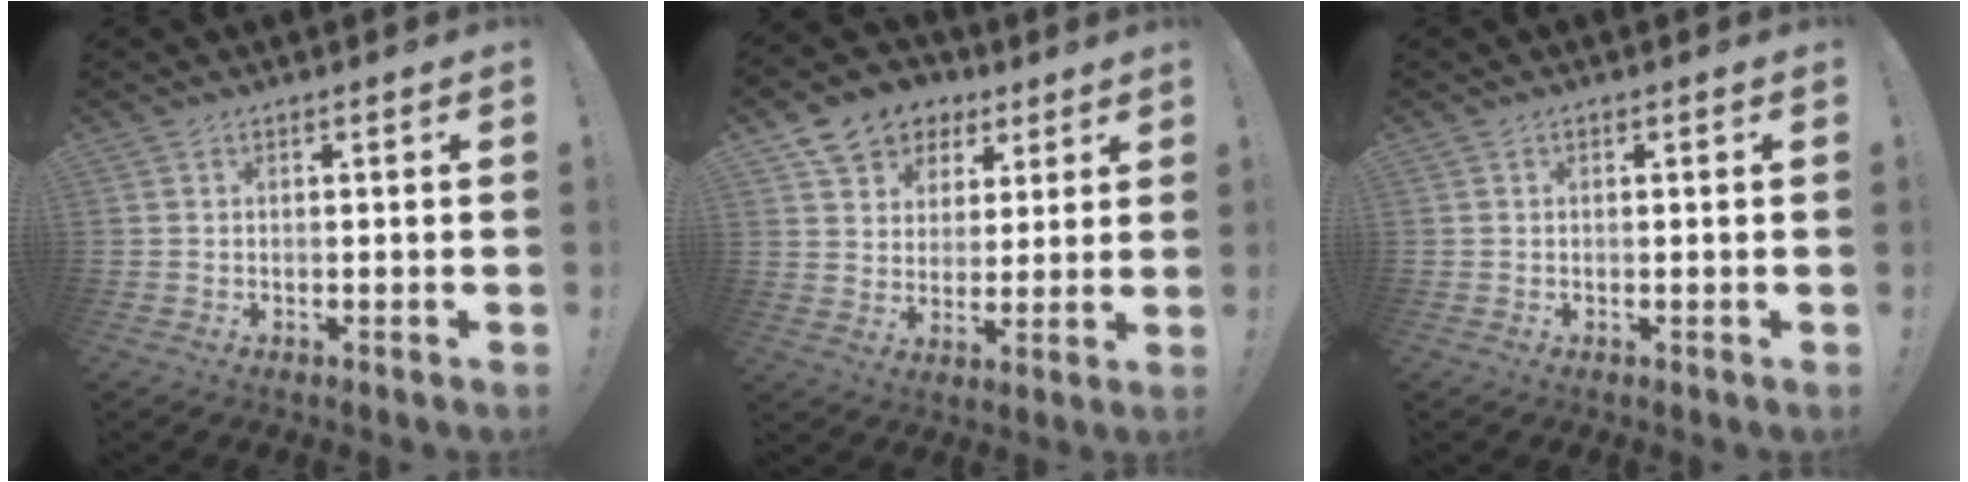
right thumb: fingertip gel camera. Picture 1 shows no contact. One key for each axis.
{"total": 10.9, "fx": 6.4, "fy": 8.5, "fz": 2.6, "tx": -0.038, "ty": -0.040, "tz": 0.126}
{"total": 0.0}